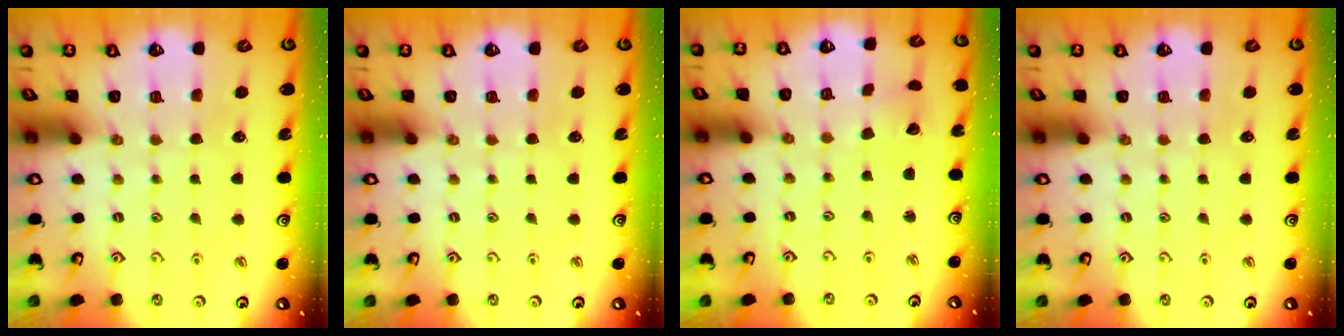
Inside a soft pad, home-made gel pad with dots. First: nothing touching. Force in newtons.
{"total": 0.0}
{"total": 2.0, "press": 2.0, "slide": 0.2}
{"total": 0.0}